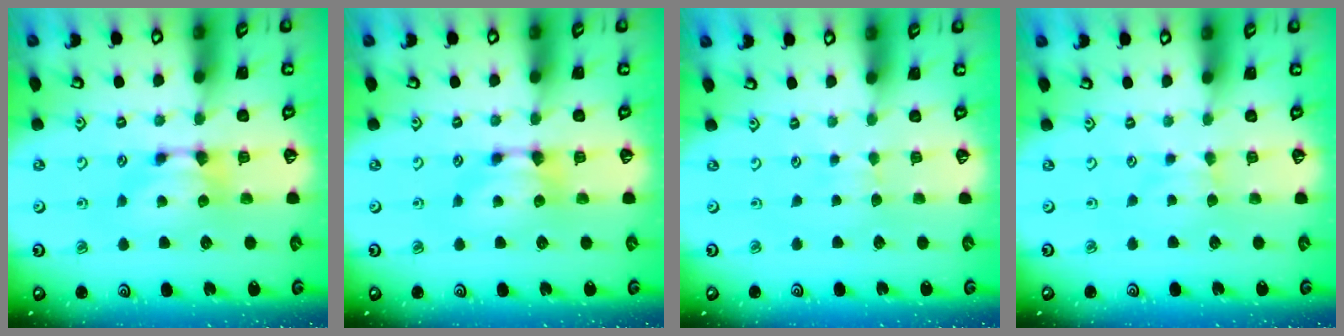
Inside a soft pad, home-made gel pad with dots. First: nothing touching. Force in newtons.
{"total": 0.0}
{"total": 2.7, "press": 2.7, "slide": 0.4}
{"total": 2.7, "press": 2.6, "slide": 0.4}